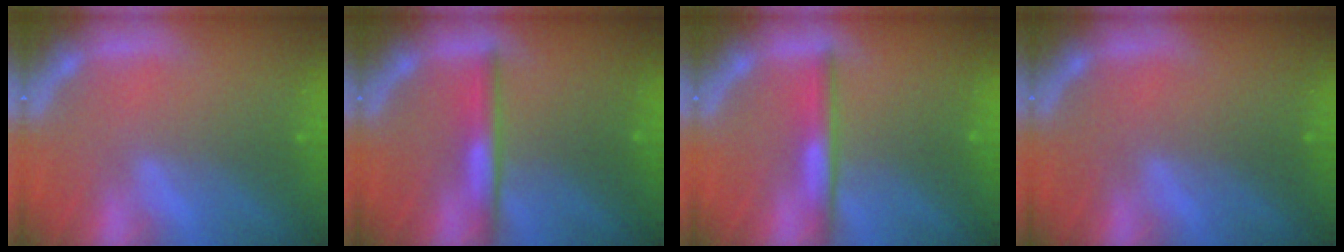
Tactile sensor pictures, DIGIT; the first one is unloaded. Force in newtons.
{"total": 3.0}
{"total": 3.0}
{"total": 0.0}